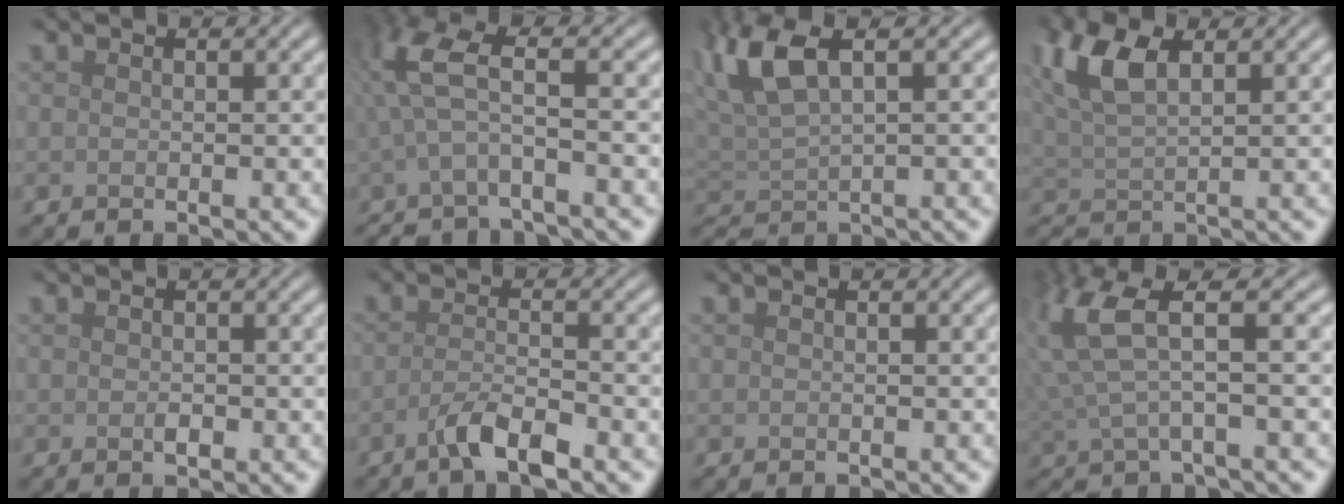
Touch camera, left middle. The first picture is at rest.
{"total": 4.7, "force": [-0.6, 1.4, 4.5], "torque": [-0.109, 0.000, -0.018]}
{"total": 4.8, "force": [2.2, 1.5, 4.0], "torque": [-0.089, 0.016, 0.043]}
{"total": 4.9, "force": [1.8, 2.0, 4.0], "torque": [-0.094, 0.011, 0.036]}
{"total": 0.8, "force": [-0.2, 0.4, 0.7], "torque": [-0.014, -0.001, -0.002]}
{"total": 3.2, "force": [-2.0, 0.7, 2.4], "torque": [-0.047, 0.002, -0.045]}
{"total": 0.0}
{"total": 5.8, "force": [2.1, 1.2, 5.3], "torque": [-0.130, 0.007, 0.039]}